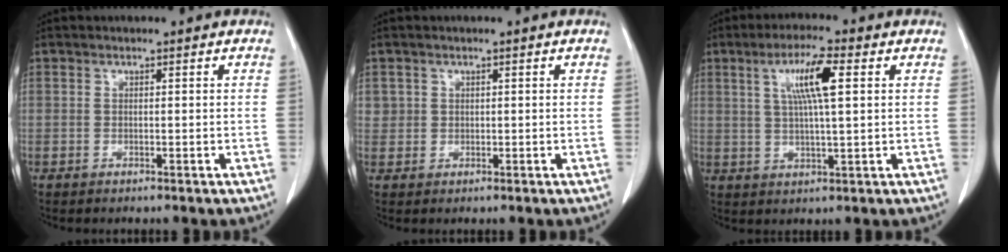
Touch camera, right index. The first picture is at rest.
{"total": 1.7, "force": [0.6, 1.6, 0.1], "torque": [0.013, 0.002, 0.006]}
{"total": 7.8, "force": [2.5, 0.6, 7.4], "torque": [-0.138, 0.007, 0.045]}